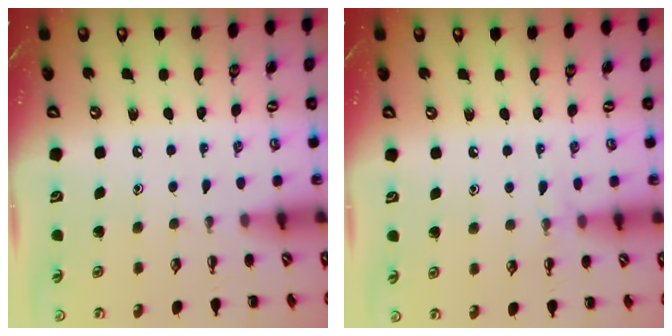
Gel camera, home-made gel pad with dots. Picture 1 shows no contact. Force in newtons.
{"total": 6.1, "press": 5.8, "slide": 1.9}